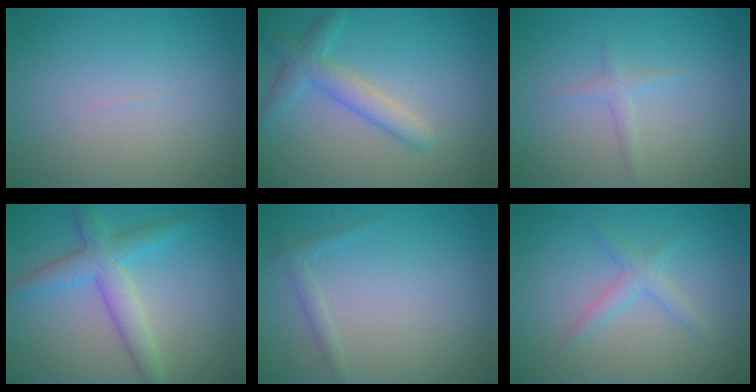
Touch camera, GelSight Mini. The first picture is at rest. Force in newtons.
{"total": 3.2, "press": 3.2, "slide": 0.0}
{"total": 1.2, "press": 1.2, "slide": 0.0}
{"total": 4.1, "press": 4.1, "slide": 0.2}
{"total": 1.0, "press": 1.0, "slide": 0.0}
{"total": 1.8, "press": 1.8, "slide": 0.2}